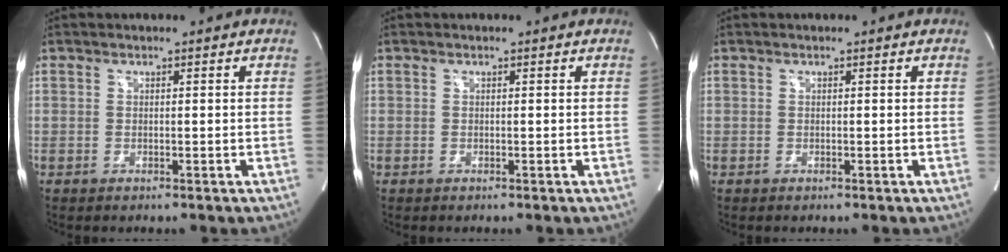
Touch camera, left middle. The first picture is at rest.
{"total": 0.0}
{"total": 0.0}